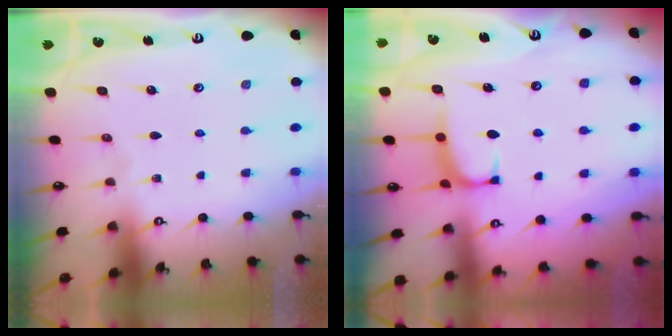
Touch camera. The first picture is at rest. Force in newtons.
{"total": 1.5, "press": 1.4, "slide": 0.7}